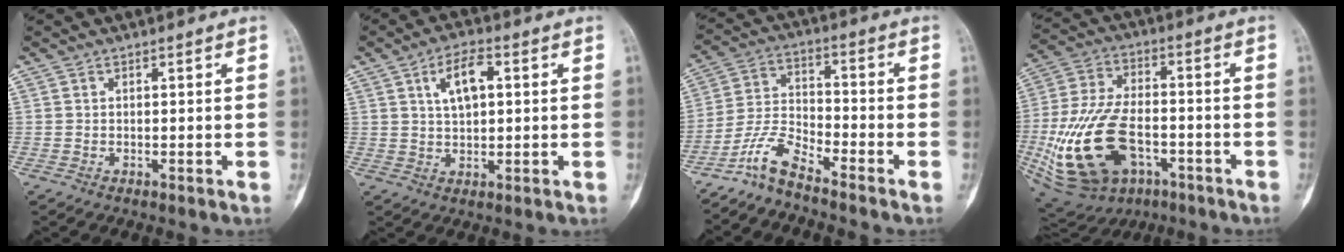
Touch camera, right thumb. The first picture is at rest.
{"total": 7.0, "force": [2.1, 3.3, 5.8], "torque": [-0.098, 0.003, 0.038]}
{"total": 7.1, "force": [-6.1, 1.3, 3.4], "torque": [-0.080, 0.050, -0.130]}
{"total": 23.7, "force": [-6.8, 14.7, 17.3], "torque": [-0.369, 0.015, -0.098]}